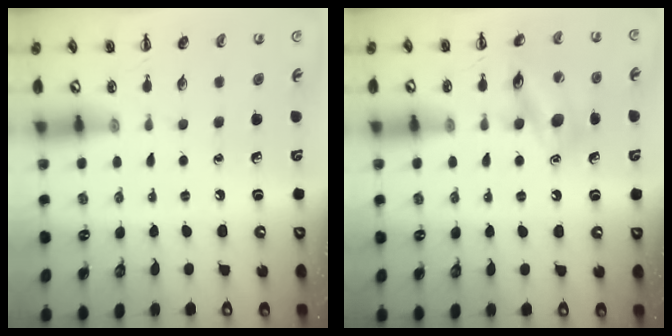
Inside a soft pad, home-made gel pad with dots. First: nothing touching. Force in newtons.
{"total": 13.9, "press": 13.8, "slide": 1.3}